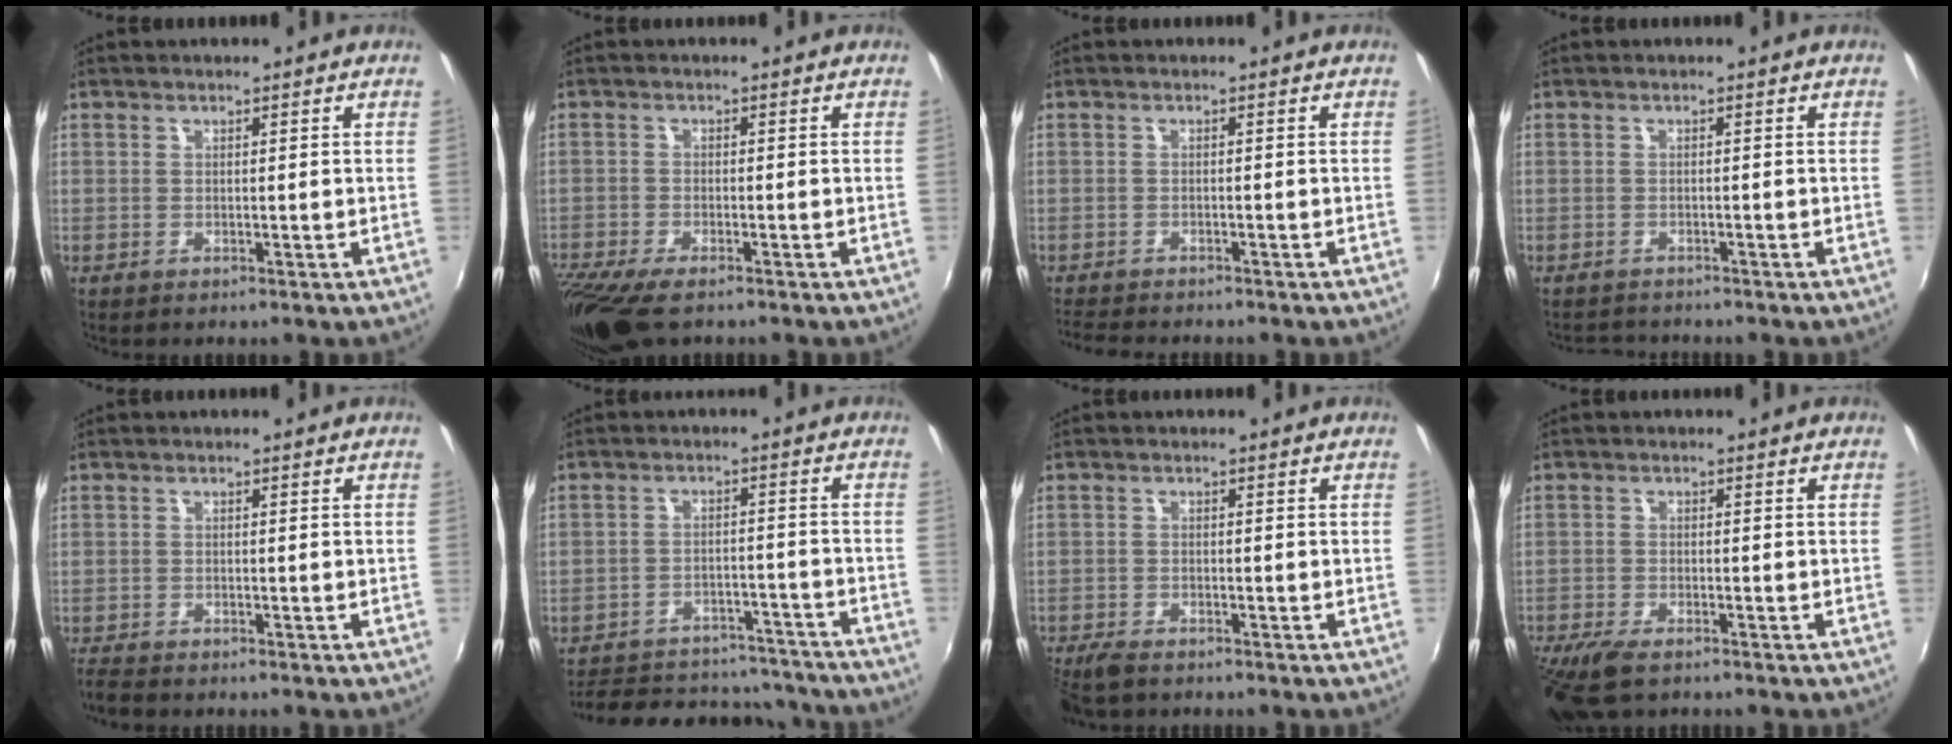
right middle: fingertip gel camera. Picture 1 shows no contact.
{"total": 9.1, "force": [-6.9, 2.6, 5.4], "torque": [-0.136, -0.045, -0.130]}
{"total": 5.3, "force": [-4.9, 0.8, 1.7], "torque": [-0.050, -0.019, -0.085]}
{"total": 3.0, "force": [-2.9, 0.8, 0.3], "torque": [-0.015, -0.007, -0.049]}
{"total": 3.2, "force": [-3.0, 0.6, 0.9], "torque": [-0.030, -0.016, -0.059]}
{"total": 20.9, "force": [-17.8, 8.3, 7.0], "torque": [-0.153, 0.036, -0.216]}
{"total": 4.8, "force": [-4.2, 1.3, 2.0], "torque": [-0.057, -0.022, -0.081]}
{"total": 8.1, "force": [-6.2, 2.6, 4.5], "torque": [-0.116, -0.032, -0.118]}